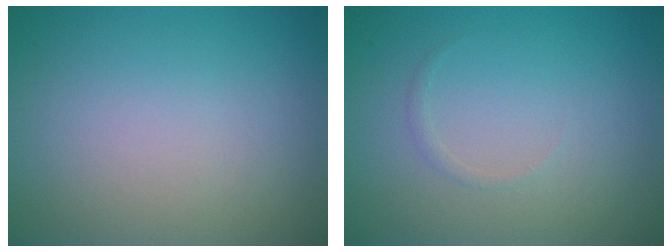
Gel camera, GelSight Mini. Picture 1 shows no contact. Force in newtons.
{"total": 0.5, "press": 0.5, "slide": 0.1}